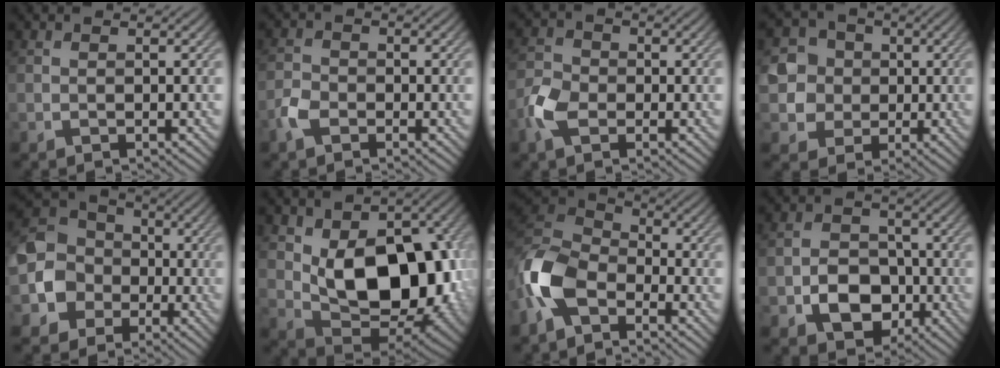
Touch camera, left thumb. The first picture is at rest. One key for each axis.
{"total": 3.0, "fx": -1.9, "fy": 1.8, "fz": 1.5, "tx": -0.037, "ty": -0.001, "tz": -0.048}
{"total": 5.0, "fx": -2.1, "fy": 3.3, "fz": 3.0, "tx": -0.078, "ty": -0.002, "tz": -0.052}
{"total": 6.5, "fx": 0.2, "fy": 6.1, "fz": 2.0, "tx": -0.057, "ty": 0.002, "tz": -0.010}
{"total": 8.3, "fx": -2.0, "fy": 7.5, "fz": 3.1, "tx": -0.082, "ty": -0.003, "tz": -0.059}
{"total": 14.6, "fx": 0.5, "fy": 9.2, "fz": 11.3, "tx": -0.163, "ty": -0.019, "tz": 0.021}
{"total": 10.7, "fx": -5.2, "fy": 6.2, "fz": 7.0, "tx": -0.173, "ty": -0.008, "tz": -0.122}
{"total": 6.7, "fx": -2.4, "fy": 5.0, "fz": 3.7, "tx": -0.066, "ty": -0.006, "tz": -0.047}